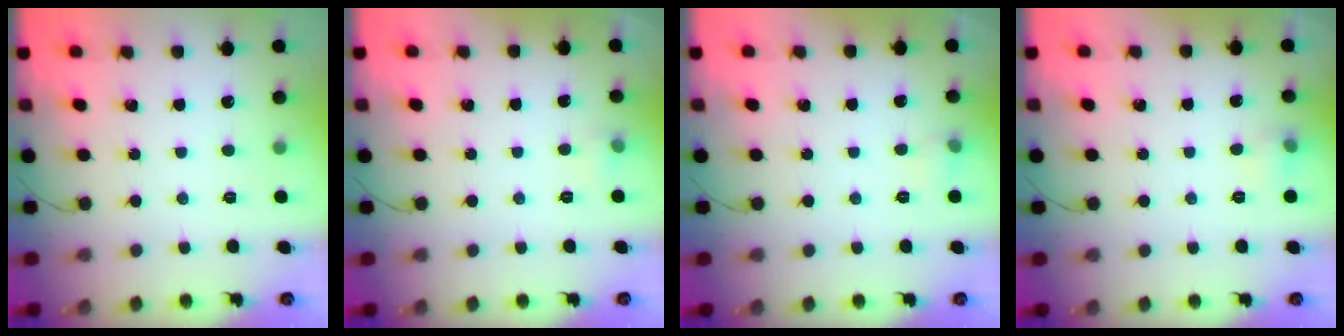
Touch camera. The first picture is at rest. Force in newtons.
{"total": 7.7, "press": 3.2, "slide": 7.0}
{"total": 4.2, "press": 3.9, "slide": 1.3}
{"total": 5.2, "press": 5.0, "slide": 1.4}